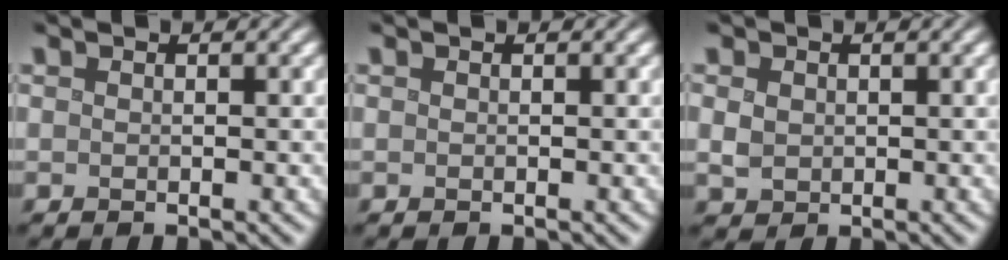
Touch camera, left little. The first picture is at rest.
{"total": 0.0}
{"total": 1.9, "force": [0.3, 1.7, 0.9], "torque": [-0.023, -0.001, 0.006]}